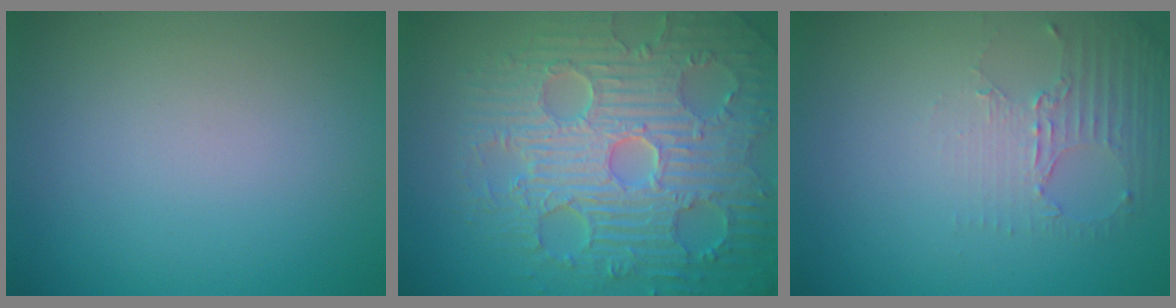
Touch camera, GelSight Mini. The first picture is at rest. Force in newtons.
{"total": 9.4, "press": 6.9, "slide": 6.4}
{"total": 2.7, "press": 1.9, "slide": 1.9}